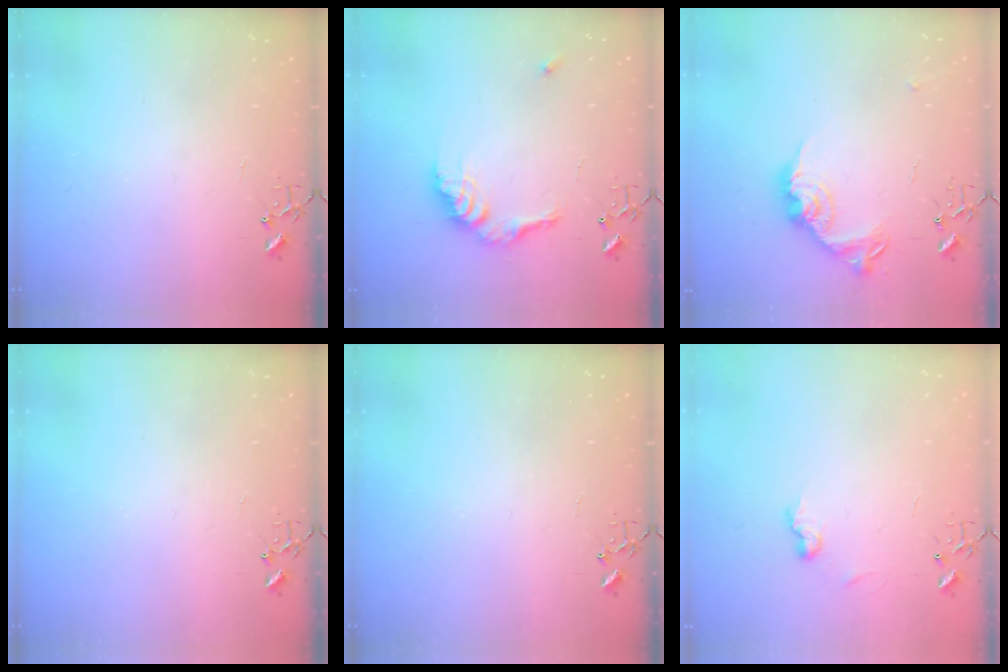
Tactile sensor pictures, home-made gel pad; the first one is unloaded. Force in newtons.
{"total": 13.3, "press": 13.2, "slide": 1.1}
{"total": 15.6, "press": 15.6, "slide": 0.7}
{"total": 0.0}
{"total": 0.0}
{"total": 6.7, "press": 6.7, "slide": 0.4}